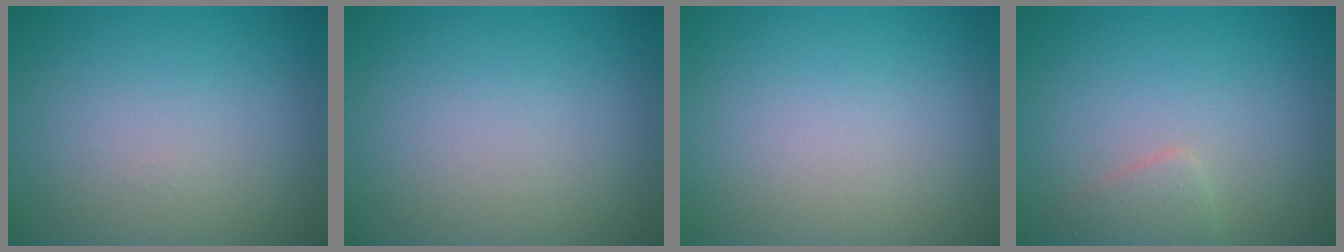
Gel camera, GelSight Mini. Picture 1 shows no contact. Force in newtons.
{"total": 0.0}
{"total": 0.0}
{"total": 1.6, "press": 1.6, "slide": 0.0}